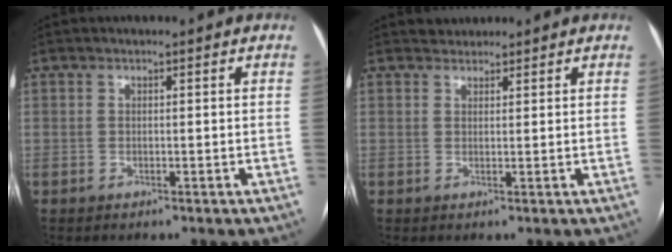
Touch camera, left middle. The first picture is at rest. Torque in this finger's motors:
{"motor_torque": [0.00, 0.00, -0.01, -0.01]}